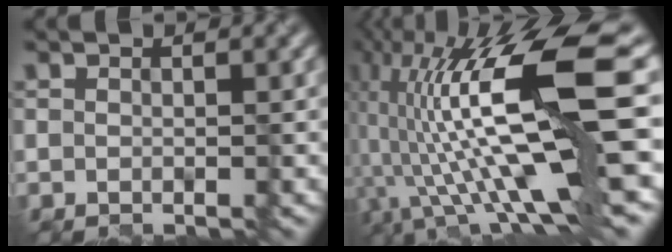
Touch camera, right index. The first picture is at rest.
{"total": 15.4, "force": [0.2, 3.5, 15.0], "torque": [-0.279, 0.012, 0.014]}